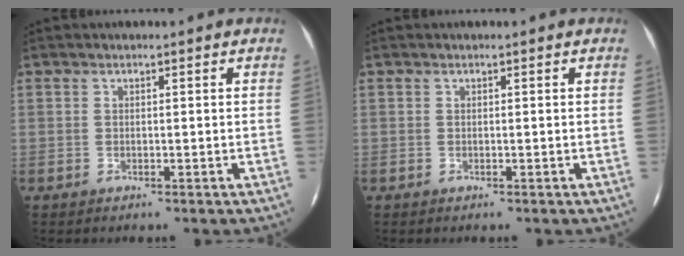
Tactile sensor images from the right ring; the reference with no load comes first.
{"total": 0.0}